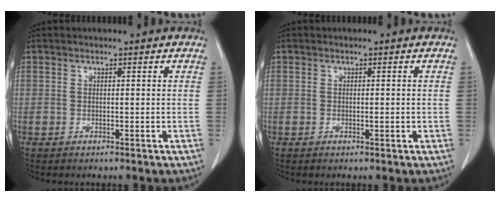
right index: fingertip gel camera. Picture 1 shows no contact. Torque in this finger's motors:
{"motor_torque": [-0.35, 0.54, -0.03, 0.03]}